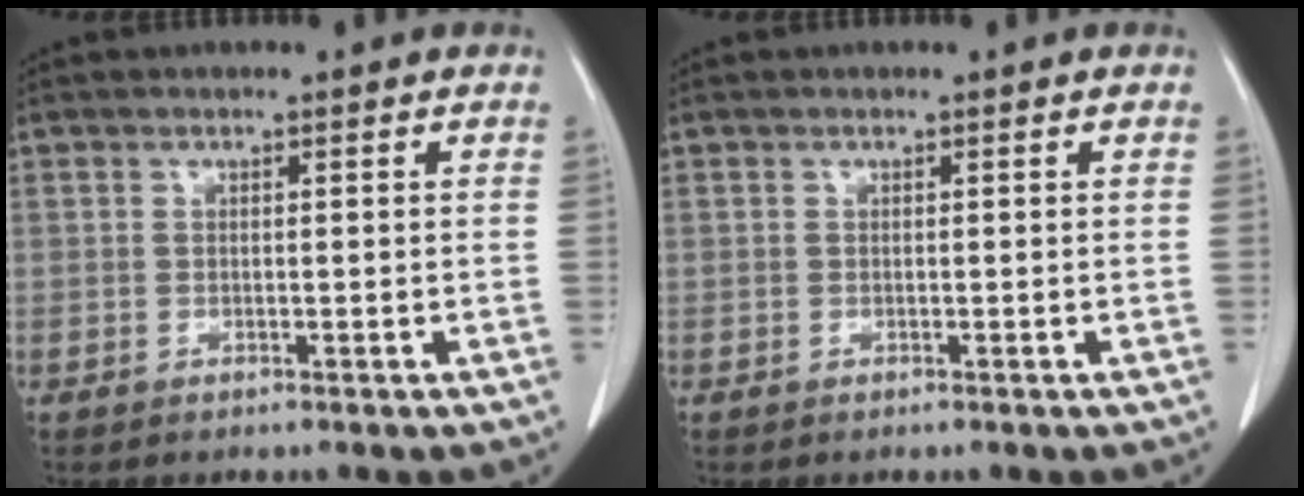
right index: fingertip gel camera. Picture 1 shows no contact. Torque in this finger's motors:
{"motor_torque": [0.00, 0.00, 0.00, 0.00]}